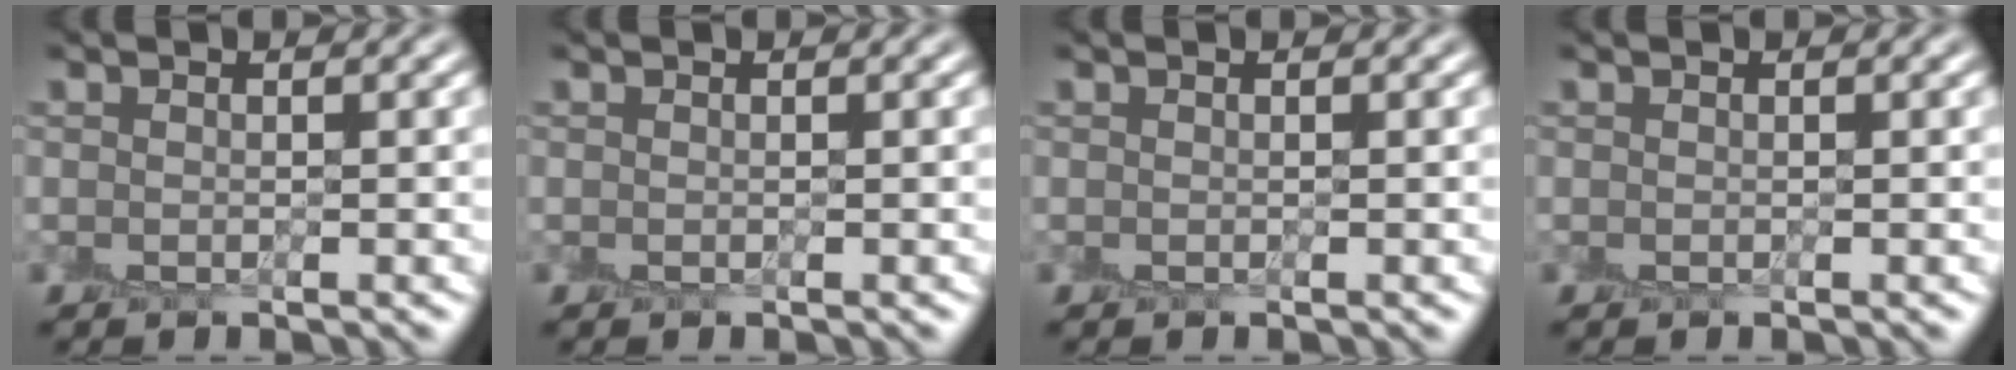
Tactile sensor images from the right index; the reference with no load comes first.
{"total": 0.0}
{"total": 0.0}
{"total": 0.0}